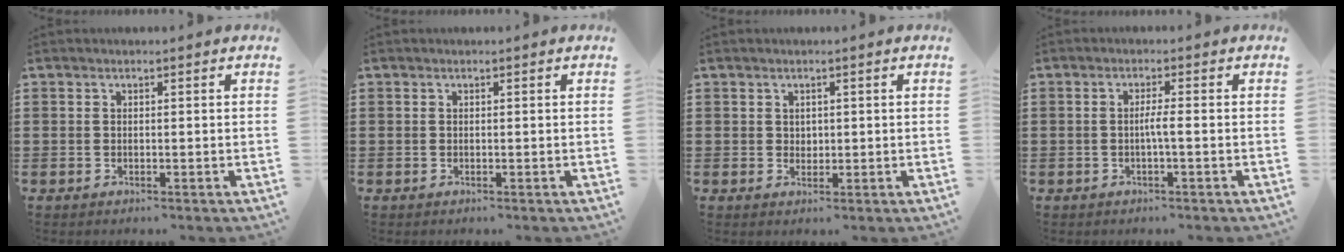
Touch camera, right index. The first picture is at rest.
{"total": 0.0}
{"total": 1.2, "force": [0.6, 1.0, 0.2], "torque": [-0.007, 0.004, 0.013]}
{"total": 2.0, "force": [-0.6, -0.1, 2.0], "torque": [-0.042, -0.006, -0.014]}